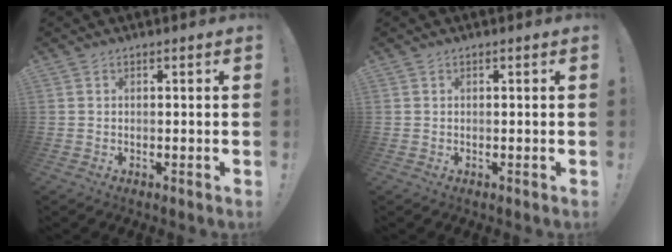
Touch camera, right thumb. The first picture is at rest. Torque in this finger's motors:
{"motor_torque": [0.06, 0.04, 0.08, -0.13, 0.03]}